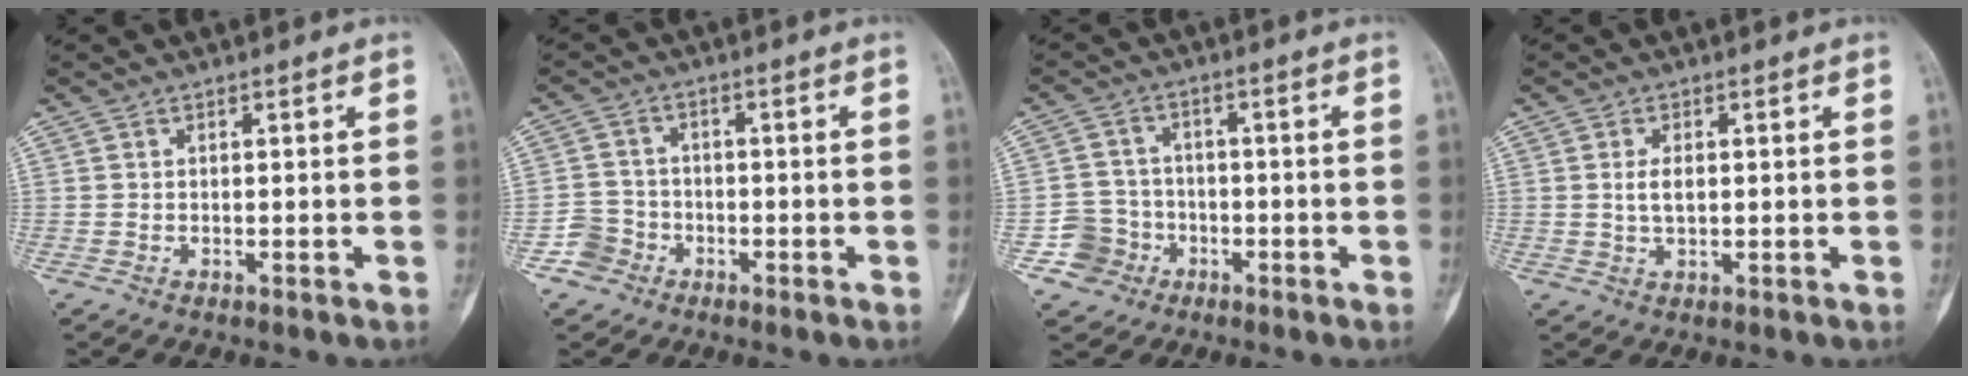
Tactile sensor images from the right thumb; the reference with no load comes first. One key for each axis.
{"total": 4.3, "fx": -2.3, "fy": 3.5, "fz": 0.0, "tx": 0.027, "ty": 0.020, "tz": -0.049}
{"total": 5.9, "fx": -2.7, "fy": 5.3, "fz": 0.2, "tx": 0.032, "ty": 0.020, "tz": -0.050}
{"total": 2.9, "fx": 0.3, "fy": 1.4, "fz": 2.5, "tx": -0.042, "ty": -0.001, "tz": 0.006}